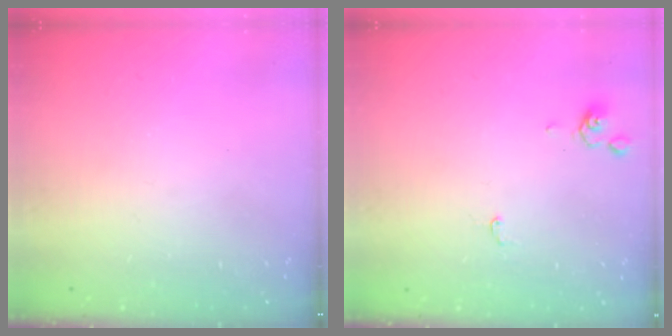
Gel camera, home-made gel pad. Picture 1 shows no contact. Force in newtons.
{"total": 1.0, "press": 1.0, "slide": 0.2}